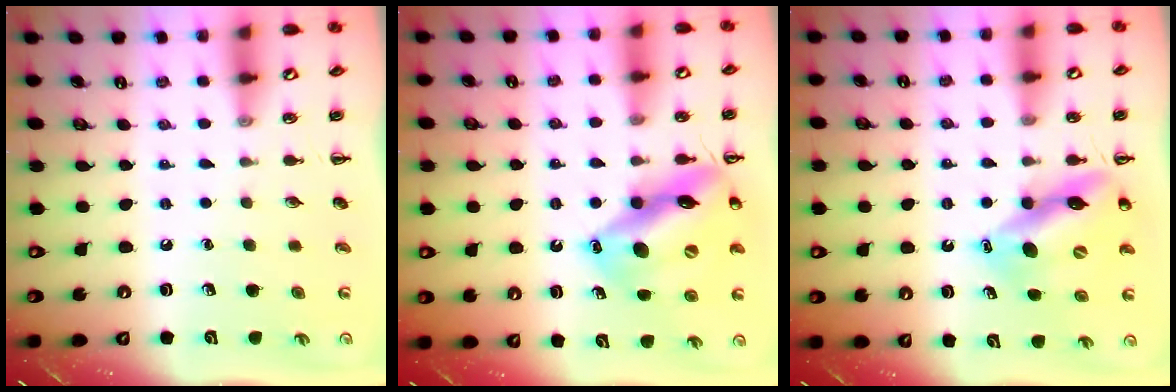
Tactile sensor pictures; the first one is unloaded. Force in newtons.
{"total": 16.5, "press": 16.3, "slide": 2.7}
{"total": 12.4, "press": 11.9, "slide": 3.5}